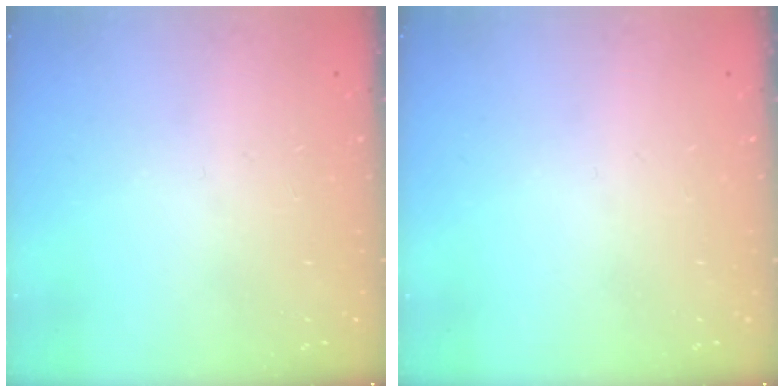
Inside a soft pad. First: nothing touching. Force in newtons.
{"total": 0.0}